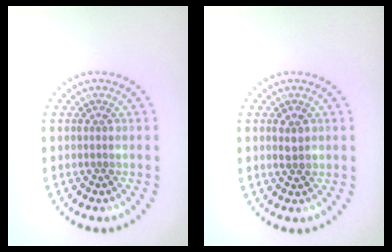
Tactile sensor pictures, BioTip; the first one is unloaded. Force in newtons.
{"total": 1.5, "press": 1.5, "slide": 0.1}